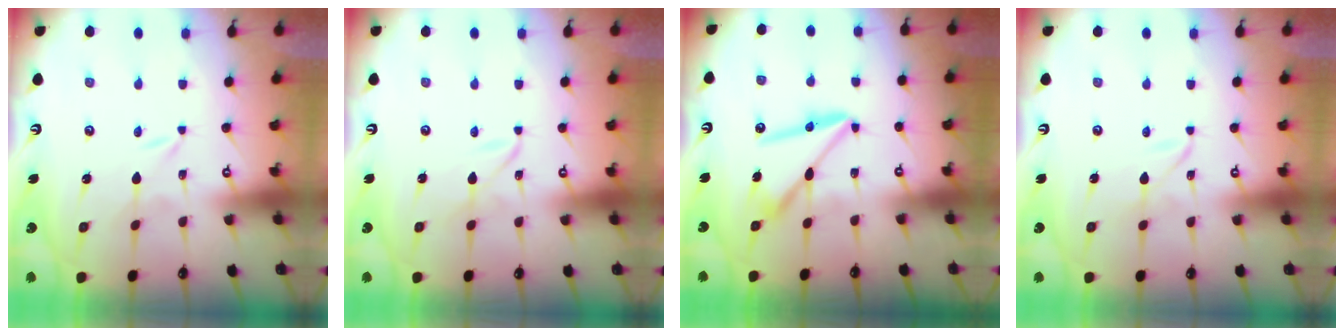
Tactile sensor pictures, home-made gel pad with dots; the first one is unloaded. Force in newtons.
{"total": 2.3, "press": 2.3, "slide": 0.2}
{"total": 11.4, "press": 11.4, "slide": 0.6}
{"total": 2.1, "press": 2.1, "slide": 0.2}